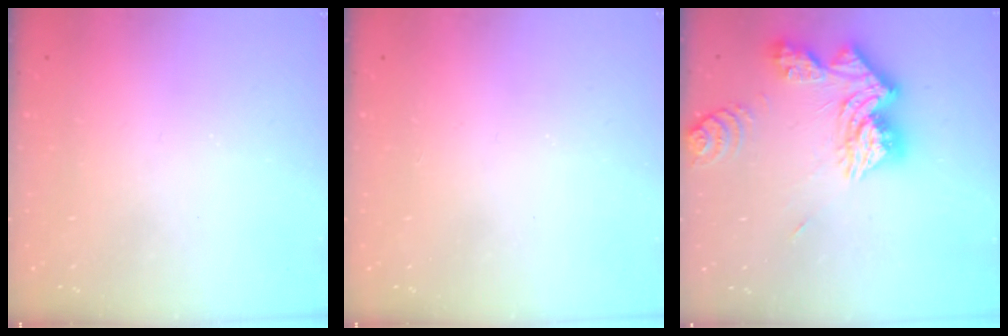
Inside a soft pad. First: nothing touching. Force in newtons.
{"total": 1.7, "press": 1.7, "slide": 0.2}
{"total": 18.5, "press": 18.4, "slide": 1.6}